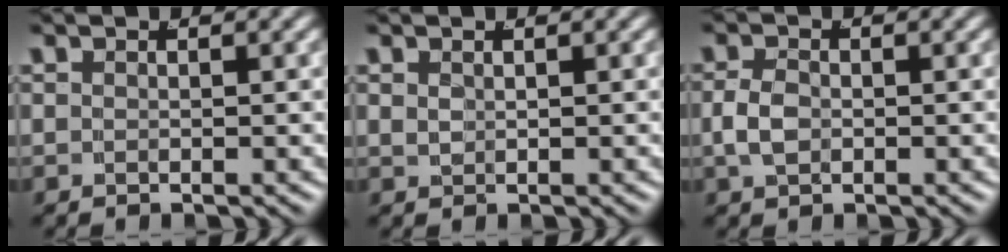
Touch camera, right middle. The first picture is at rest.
{"total": 0.6, "force": [0.4, 0.1, 0.4], "torque": [-0.012, -0.009, 0.021]}
{"total": 1.9, "force": [-0.4, 1.1, 1.5], "torque": [-0.037, -0.007, 0.003]}